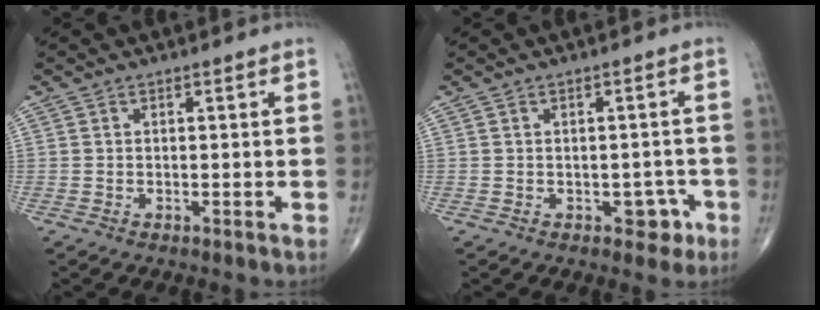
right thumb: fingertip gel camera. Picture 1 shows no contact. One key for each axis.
{"total": 3.5, "fx": -1.5, "fy": 2.4, "fz": 2.0, "tx": -0.001, "ty": 0.012, "tz": -0.018}